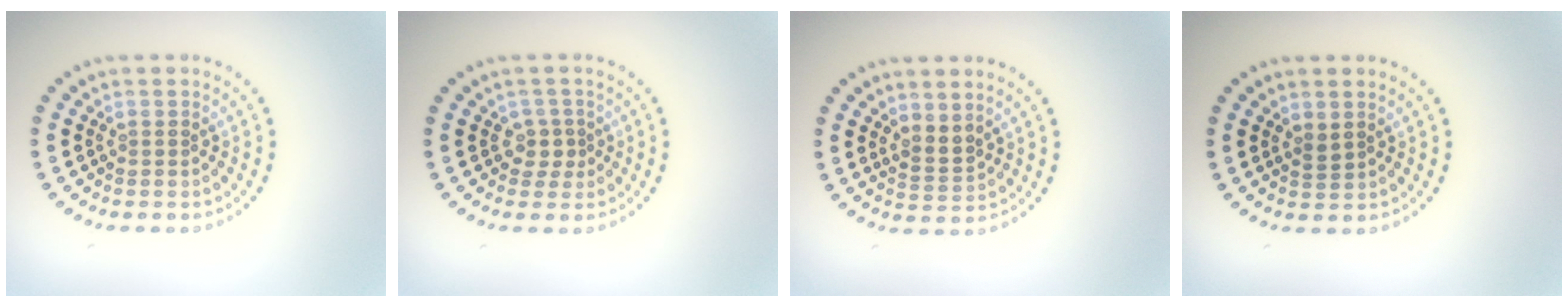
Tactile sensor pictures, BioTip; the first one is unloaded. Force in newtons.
{"total": 1.6, "press": 1.1, "slide": 1.1}
{"total": 2.0, "press": 1.4, "slide": 1.4}
{"total": 0.9, "press": 0.7, "slide": 0.5}